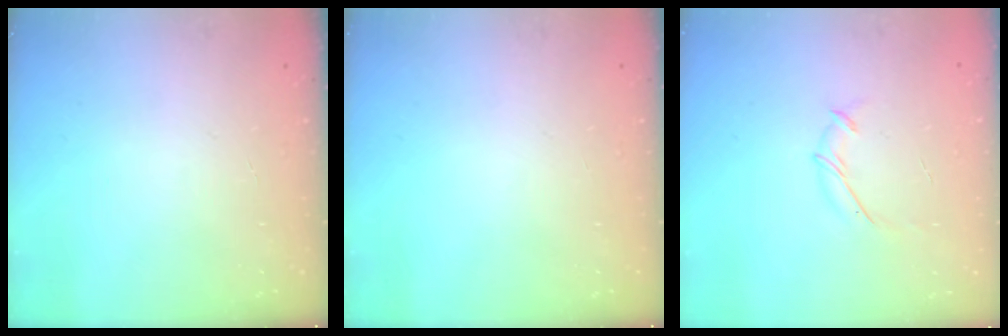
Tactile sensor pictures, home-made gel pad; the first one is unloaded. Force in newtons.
{"total": 0.0}
{"total": 5.8, "press": 5.7, "slide": 1.1}